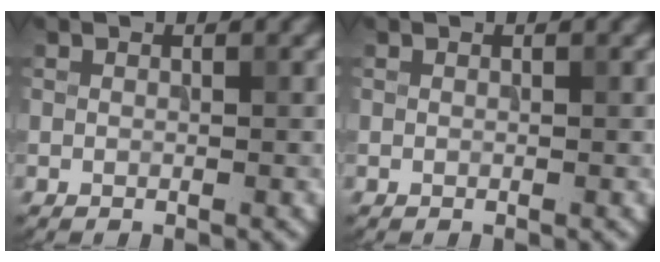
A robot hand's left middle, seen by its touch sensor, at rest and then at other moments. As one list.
[{"total": 0.0}]